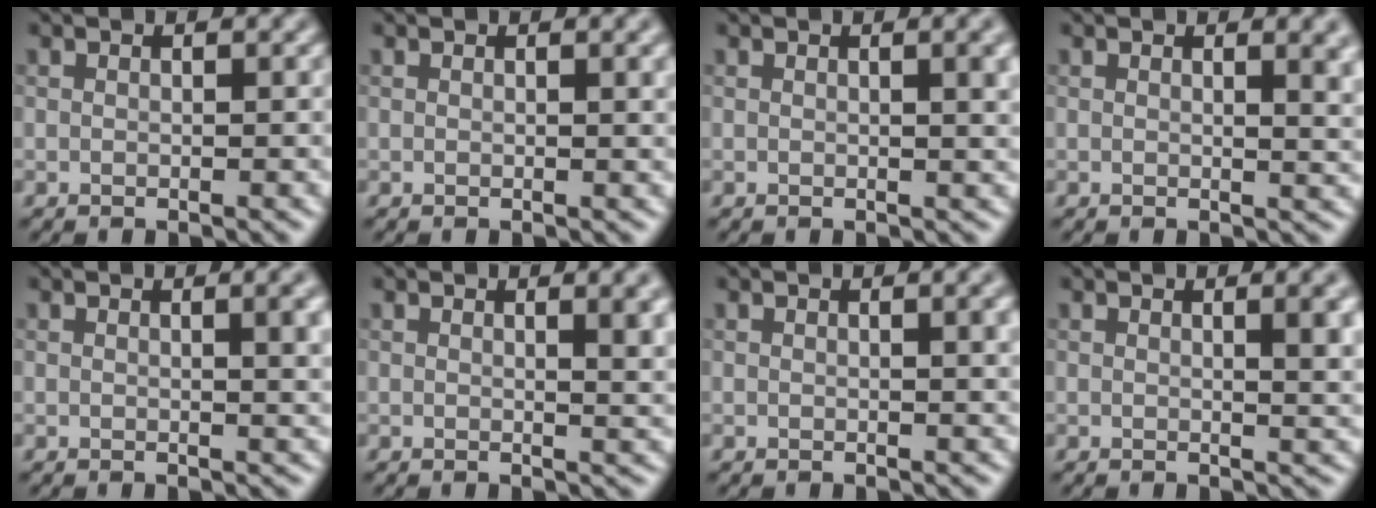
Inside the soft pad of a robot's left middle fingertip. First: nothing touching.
{"total": 1.5, "force": [0.6, 0.5, 1.3], "torque": [-0.012, 0.004, 0.006]}
{"total": 3.2, "force": [0.9, 1.1, 2.9], "torque": [-0.026, 0.007, 0.010]}
{"total": 3.6, "force": [1.4, 1.4, 3.0], "torque": [-0.022, 0.002, 0.016]}
{"total": 3.7, "force": [1.0, 1.3, 3.4], "torque": [-0.032, 0.008, 0.011]}
{"total": 4.0, "force": [1.4, 1.4, 3.4], "torque": [-0.029, 0.004, 0.016]}
{"total": 2.5, "force": [0.7, 0.8, 2.3], "torque": [-0.021, 0.006, 0.007]}
{"total": 4.2, "force": [1.2, 1.4, 3.8], "torque": [-0.035, 0.007, 0.013]}